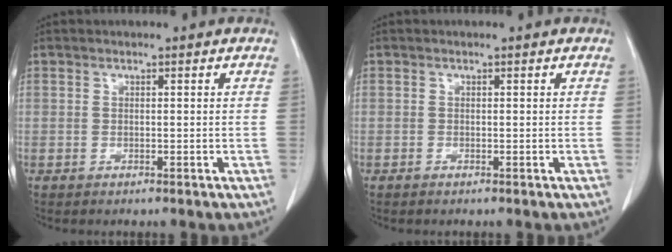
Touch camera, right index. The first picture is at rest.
{"total": 0.0}